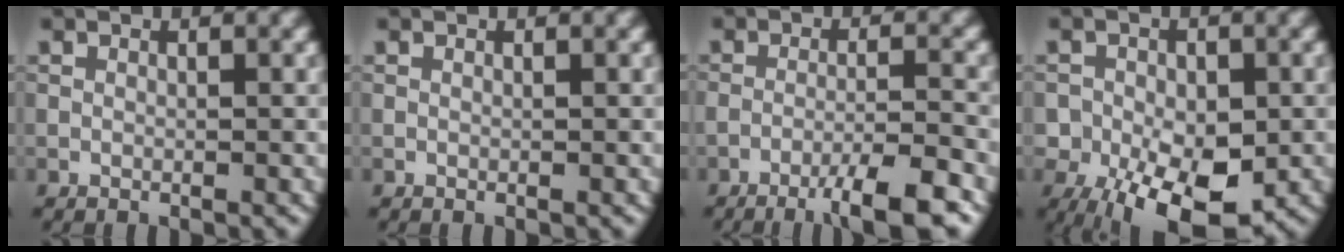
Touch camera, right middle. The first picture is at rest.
{"total": 0.0}
{"total": 5.4, "force": [-3.5, 0.6, 4.1], "torque": [-0.062, 0.005, -0.061]}
{"total": 12.3, "force": [-6.2, 7.3, 7.8], "torque": [-0.105, -0.030, -0.077]}